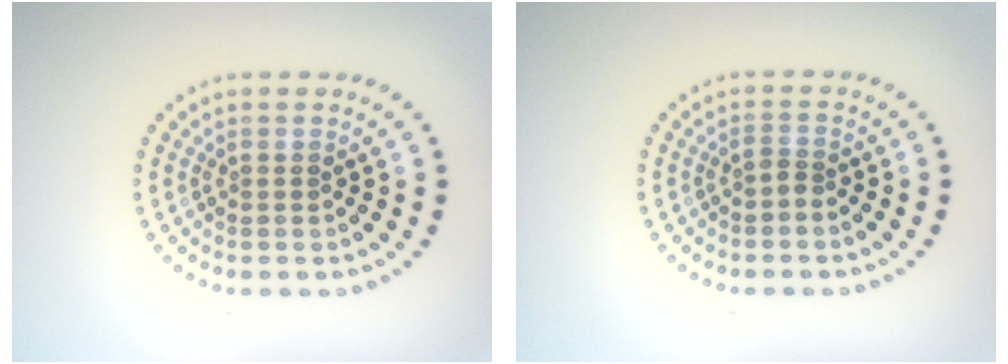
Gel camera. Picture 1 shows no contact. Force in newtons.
{"total": 0.8, "press": 0.4, "slide": 0.6}